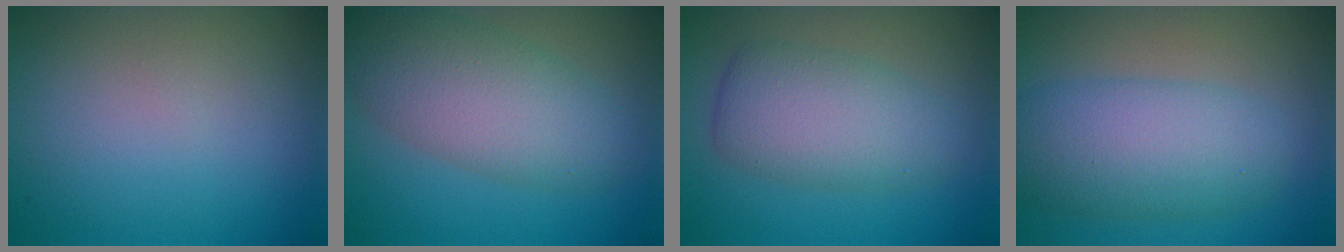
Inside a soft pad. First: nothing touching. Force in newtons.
{"total": 6.8, "press": 6.8, "slide": 0.3}
{"total": 5.5, "press": 5.5, "slide": 0.0}
{"total": 6.9, "press": 6.8, "slide": 0.3}